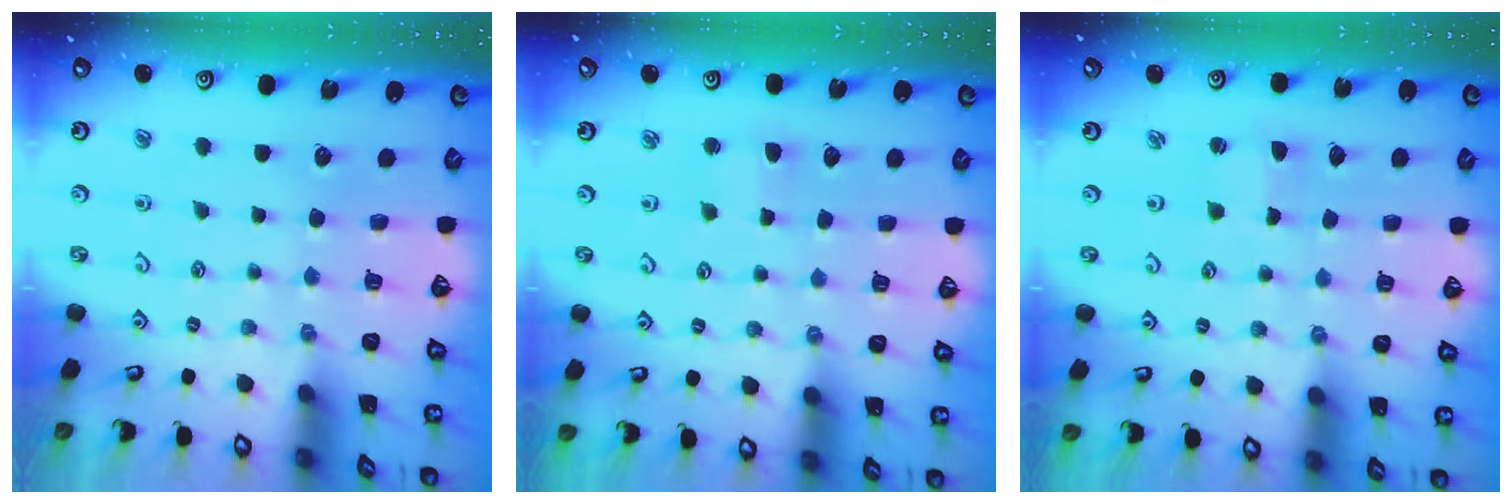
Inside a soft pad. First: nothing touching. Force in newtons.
{"total": 2.9, "press": 2.9, "slide": 0.4}
{"total": 1.5, "press": 1.5, "slide": 0.3}